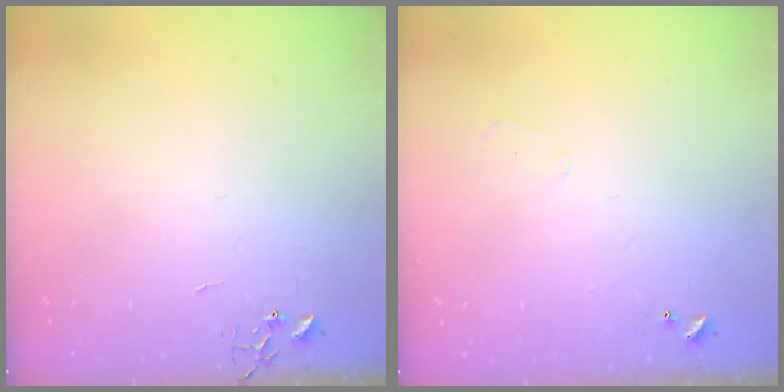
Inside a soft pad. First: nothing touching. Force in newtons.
{"total": 5.0, "press": 5.0, "slide": 0.9}